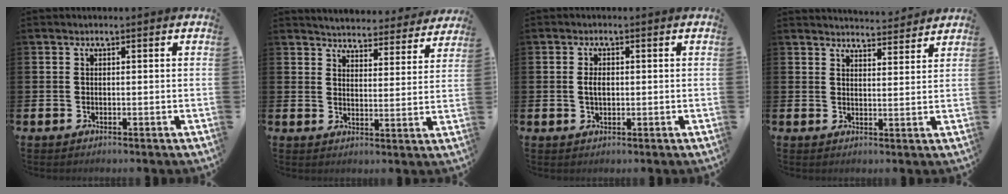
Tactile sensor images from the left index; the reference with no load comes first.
{"total": 4.7, "force": [4.7, 0.6, 0.0], "torque": [-0.006, -0.043, 0.078]}
{"total": 2.2, "force": [0.1, 1.2, 1.8], "torque": [-0.024, 0.002, -0.002]}
{"total": 4.3, "force": [4.2, 0.0, -0.1], "torque": [0.006, -0.033, 0.074]}